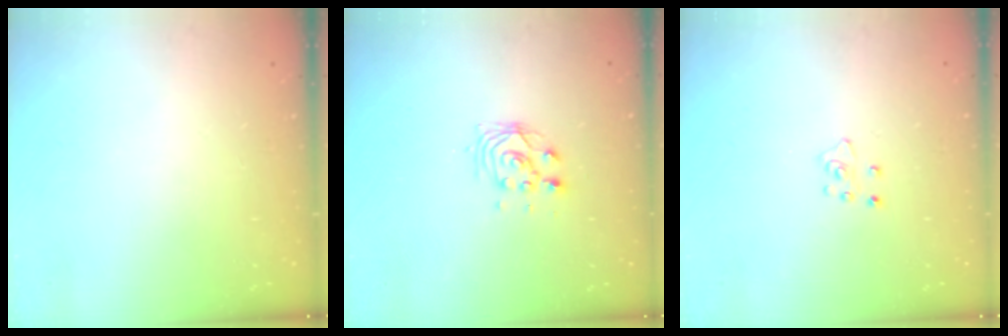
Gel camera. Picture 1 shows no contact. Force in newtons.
{"total": 5.0, "press": 5.0, "slide": 0.2}
{"total": 5.0, "press": 5.0, "slide": 0.3}